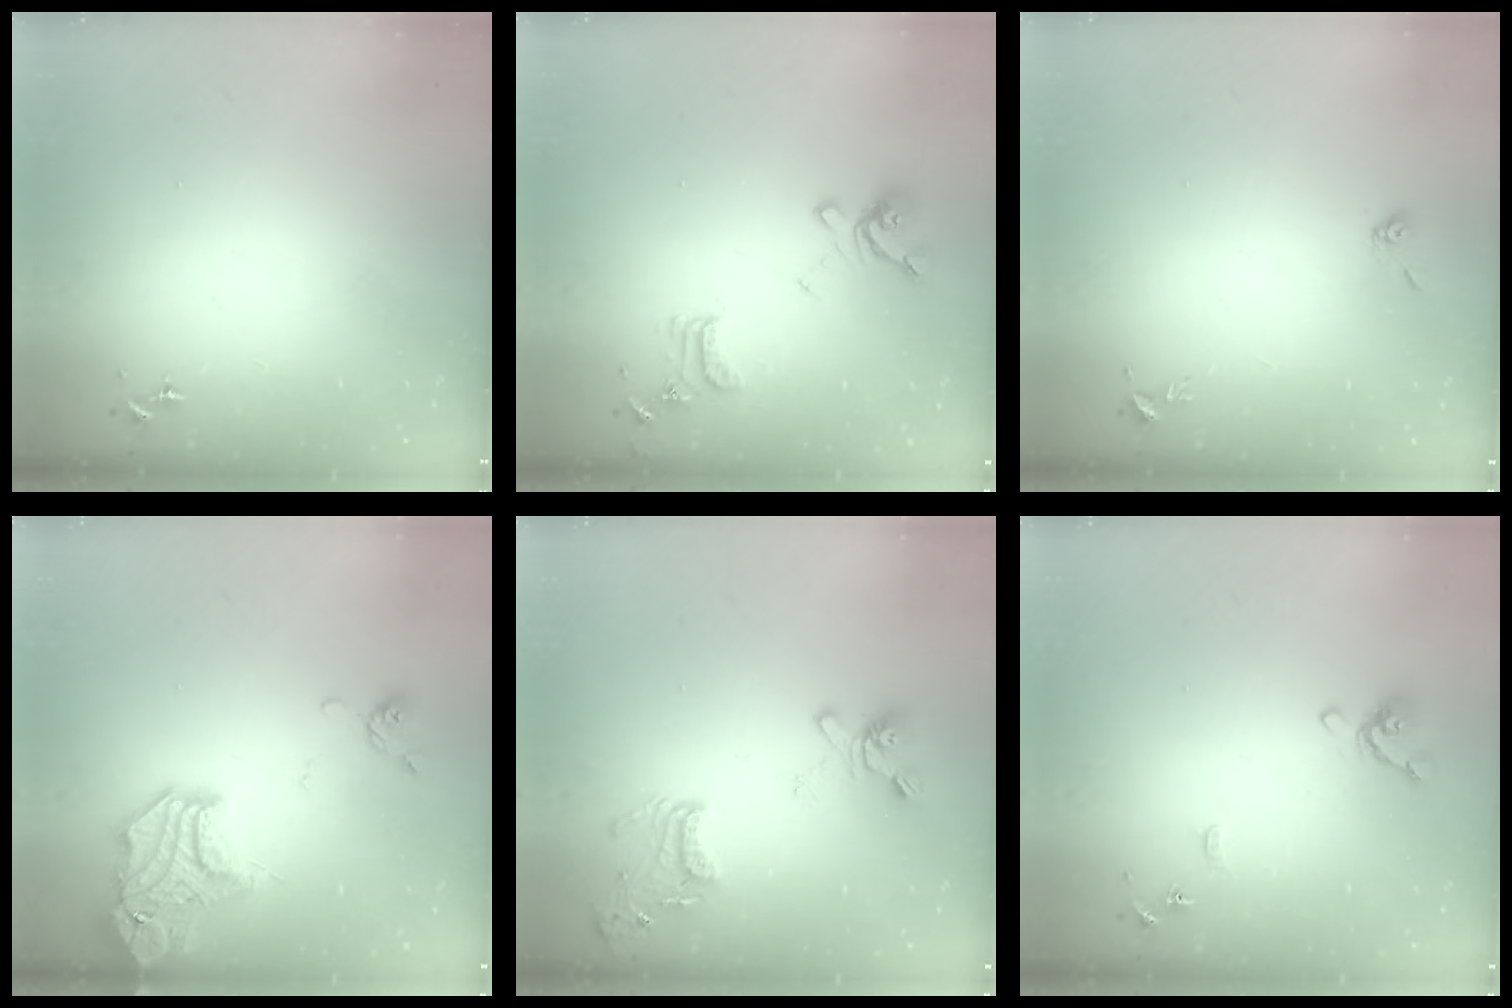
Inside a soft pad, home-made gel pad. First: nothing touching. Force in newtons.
{"total": 15.5, "press": 15.4, "slide": 1.5}
{"total": 5.3, "press": 5.2, "slide": 1.1}
{"total": 18.9, "press": 18.7, "slide": 2.7}
{"total": 15.8, "press": 15.7, "slide": 1.9}
{"total": 9.9, "press": 9.8, "slide": 1.3}